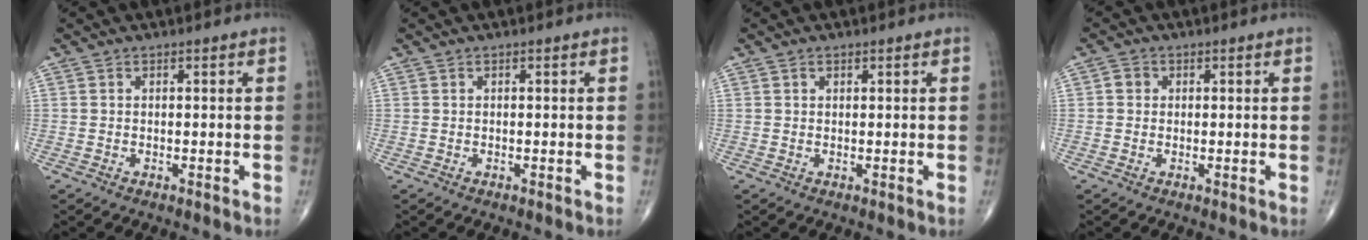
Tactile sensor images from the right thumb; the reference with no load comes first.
{"total": 0.0}
{"total": 0.8, "force": [0.5, 0.5, 0.3], "torque": [-0.002, -0.002, 0.007]}
{"total": 1.8, "force": [0.2, 1.6, 0.6], "torque": [-0.003, 0.003, 0.000]}